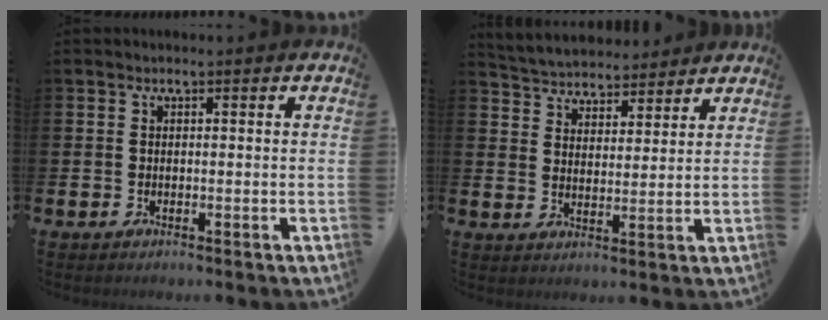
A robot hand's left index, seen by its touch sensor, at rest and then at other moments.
{"total": 4.9, "force": [4.7, 1.2, -0.3], "torque": [-0.019, -0.026, 0.084]}